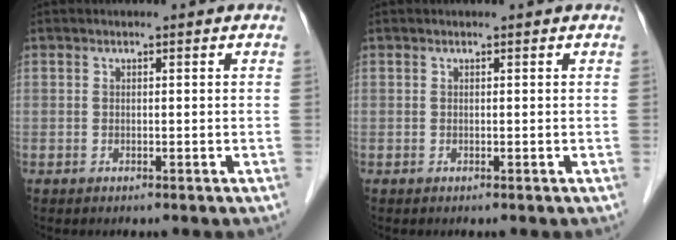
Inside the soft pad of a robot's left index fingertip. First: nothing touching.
{"total": 0.0}